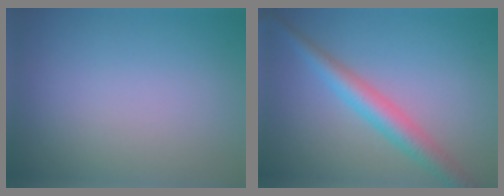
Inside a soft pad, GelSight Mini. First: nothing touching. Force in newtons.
{"total": 3.6, "press": 3.6, "slide": 0.1}